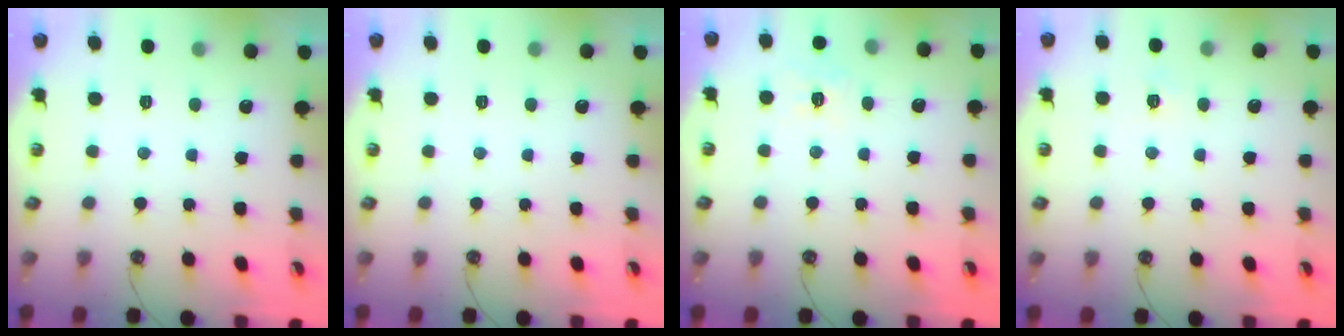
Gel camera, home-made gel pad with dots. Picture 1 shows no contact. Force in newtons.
{"total": 0.0}
{"total": 7.4, "press": 7.4, "slide": 0.6}
{"total": 4.5, "press": 4.5, "slide": 0.5}